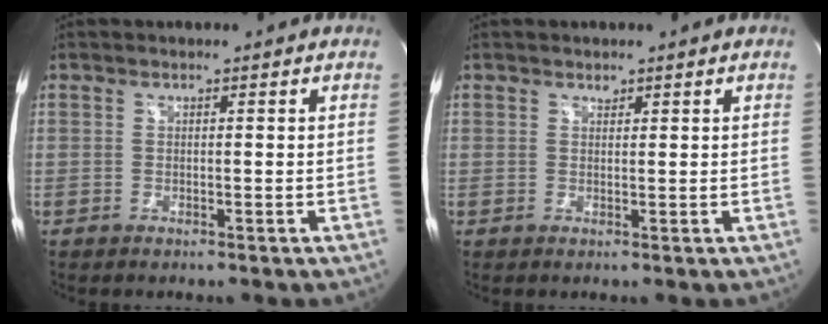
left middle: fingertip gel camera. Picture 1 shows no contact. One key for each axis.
{"total": 0.7, "fx": 0.5, "fy": 0.3, "fz": 0.2, "tx": -0.004, "ty": -0.002, "tz": 0.008}